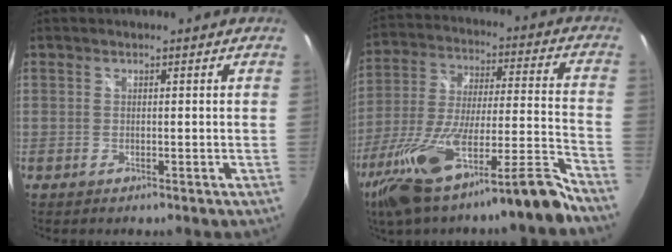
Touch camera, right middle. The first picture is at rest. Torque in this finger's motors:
{"motor_torque": [1.08, -1.06, 0.41, 0.21]}